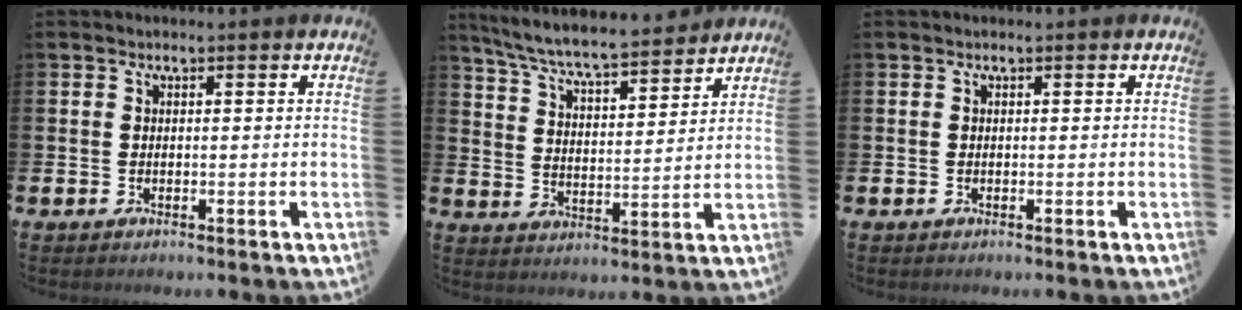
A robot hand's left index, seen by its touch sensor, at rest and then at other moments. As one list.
[{"total": 7.2, "force": [6.8, 0.5, 2.2], "torque": [-0.076, -0.047, 0.118]}, {"total": 0.0}]